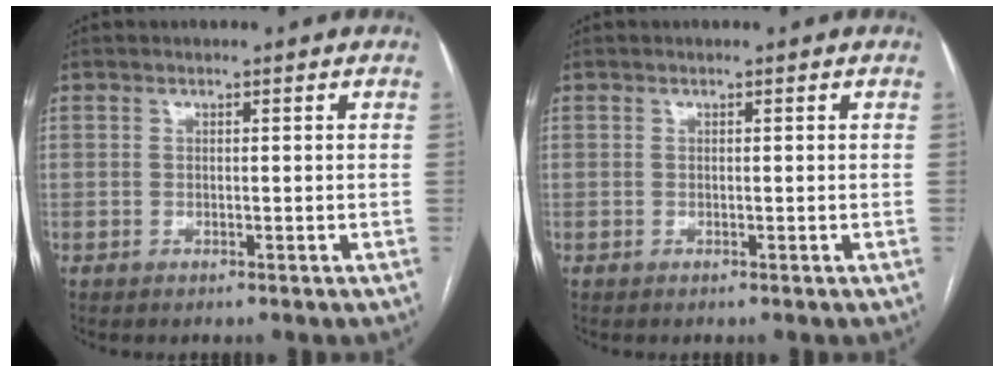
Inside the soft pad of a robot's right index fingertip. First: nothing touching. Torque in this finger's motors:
{"motor_torque": [0.00, 0.00, 0.00, 0.01]}